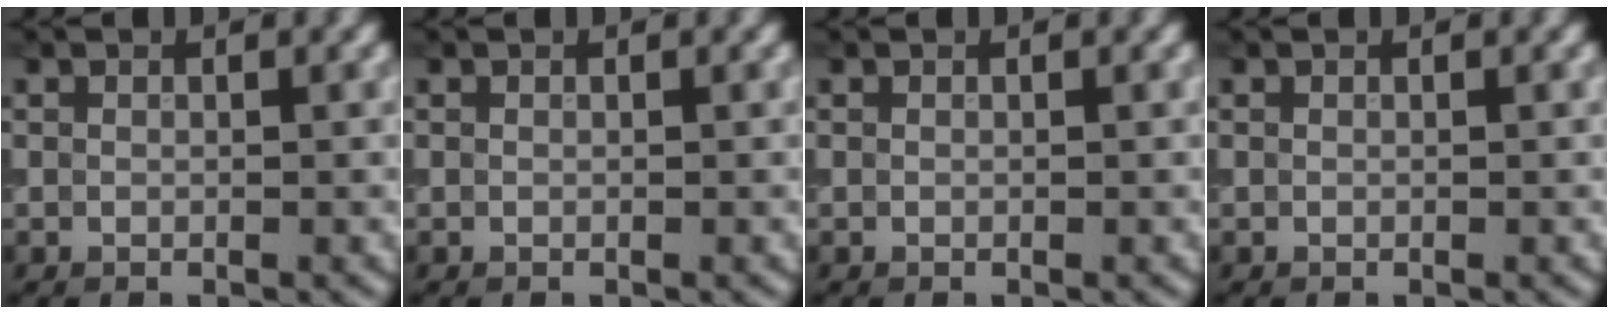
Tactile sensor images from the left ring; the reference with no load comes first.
{"total": 0.0}
{"total": 0.0}
{"total": 0.0}